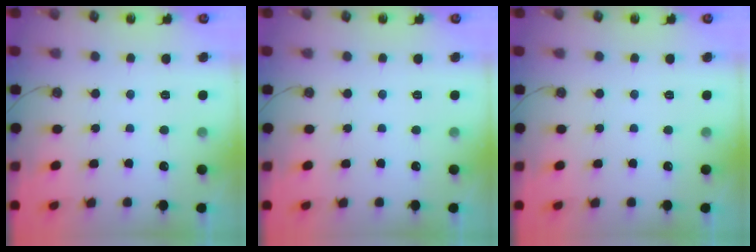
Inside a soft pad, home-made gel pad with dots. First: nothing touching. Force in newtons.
{"total": 0.0}
{"total": 0.0}